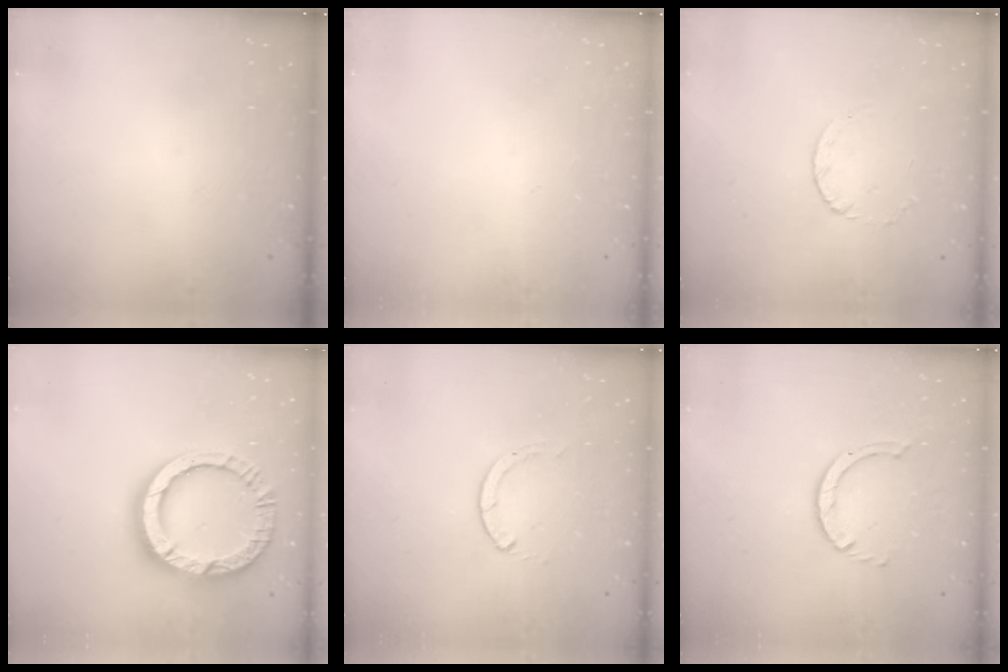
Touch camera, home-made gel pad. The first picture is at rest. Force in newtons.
{"total": 0.0}
{"total": 2.4, "press": 2.4, "slide": 0.3}
{"total": 16.2, "press": 16.1, "slide": 1.6}
{"total": 0.0}
{"total": 1.4, "press": 1.4, "slide": 0.2}